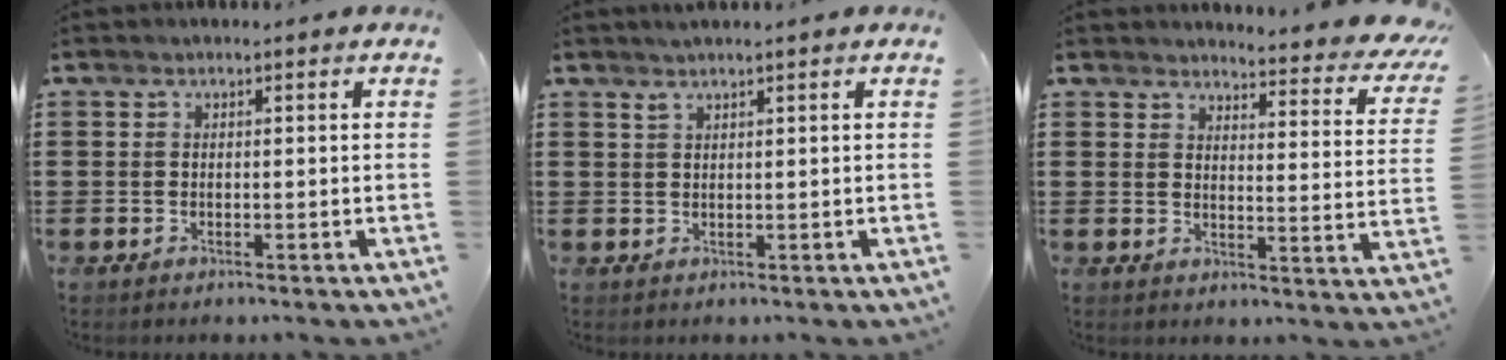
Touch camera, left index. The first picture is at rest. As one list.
[{"total": 1.4, "force": [1.1, 0.1, 0.8], "torque": [-0.018, 0.001, 0.021]}, {"total": 4.5, "force": [4.2, 0.2, 1.6], "torque": [-0.036, -0.034, 0.068]}]